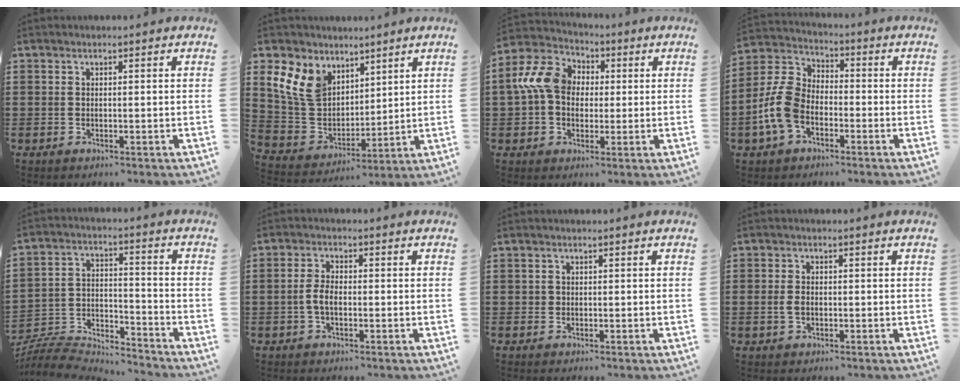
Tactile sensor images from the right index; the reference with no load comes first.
{"total": 9.2, "force": [4.8, 7.2, 3.1], "torque": [-0.109, -0.014, 0.098]}
{"total": 8.8, "force": [0.8, 7.0, 5.2], "torque": [-0.146, 0.013, 0.010]}
{"total": 8.6, "force": [-3.2, 5.6, 5.8], "torque": [-0.167, -0.002, -0.070]}
{"total": 7.0, "force": [-6.7, 1.7, 1.1], "torque": [-0.041, 0.002, -0.138]}
{"total": 3.3, "force": [-0.9, 1.5, 2.8], "torque": [-0.074, -0.006, -0.023]}
{"total": 0.6, "force": [0.1, 0.6, 0.1], "torque": [-0.003, 0.005, 0.001]}
{"total": 2.1, "force": [-0.3, 1.5, 1.4], "torque": [-0.037, 0.002, -0.010]}